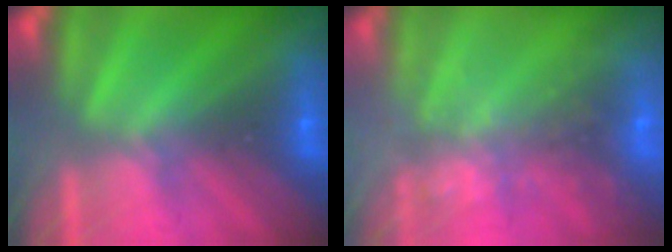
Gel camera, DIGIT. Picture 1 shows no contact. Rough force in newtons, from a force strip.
{"total": 6.8}